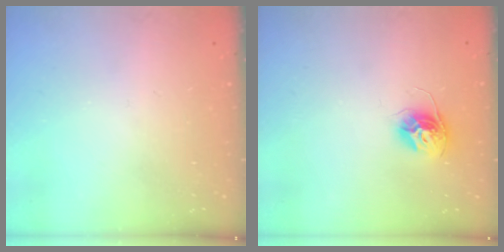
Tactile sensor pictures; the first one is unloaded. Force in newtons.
{"total": 10.8, "press": 10.8, "slide": 0.8}